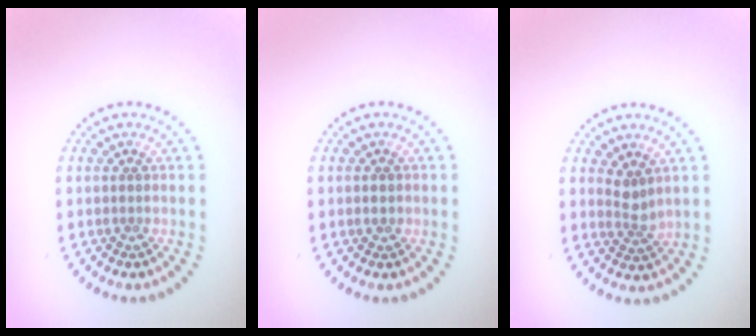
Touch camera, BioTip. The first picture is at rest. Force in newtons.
{"total": 1.2, "press": 1.2, "slide": 0.1}
{"total": 1.9, "press": 1.4, "slide": 1.3}